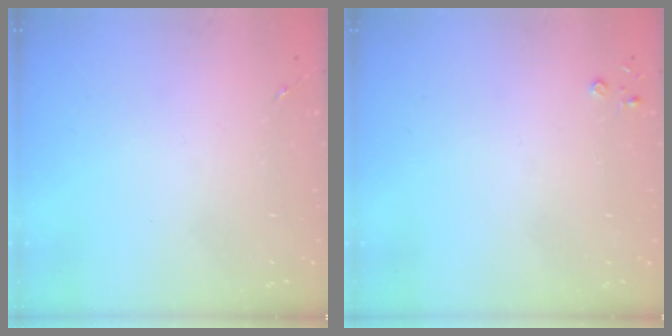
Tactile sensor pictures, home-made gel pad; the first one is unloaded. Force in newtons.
{"total": 2.2, "press": 2.2, "slide": 0.3}